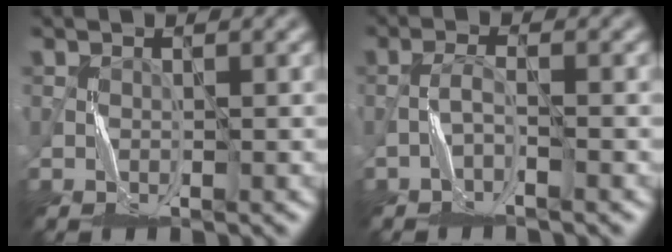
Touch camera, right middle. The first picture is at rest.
{"total": 1.3, "force": [-1.2, -0.1, 0.6], "torque": [-0.014, 0.009, -0.028]}